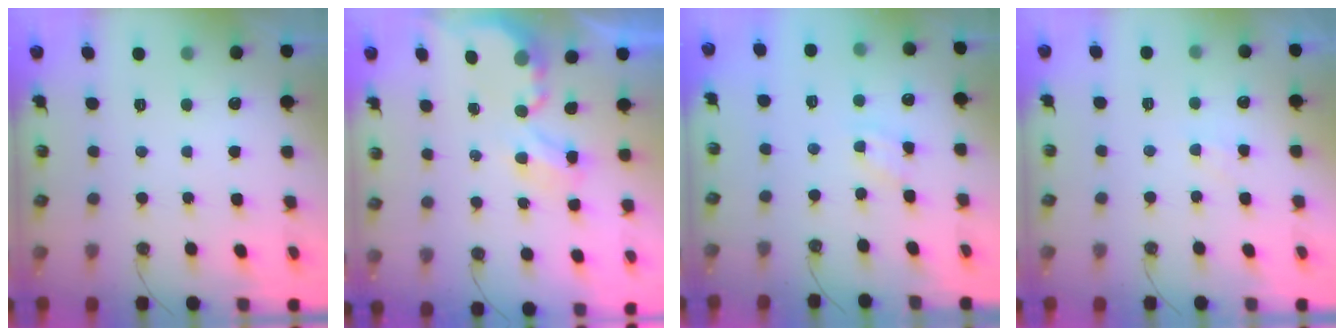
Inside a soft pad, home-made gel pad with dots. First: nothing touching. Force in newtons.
{"total": 4.0, "press": 4.0, "slide": 0.3}
{"total": 4.2, "press": 4.1, "slide": 0.6}
{"total": 4.0, "press": 4.0, "slide": 0.5}